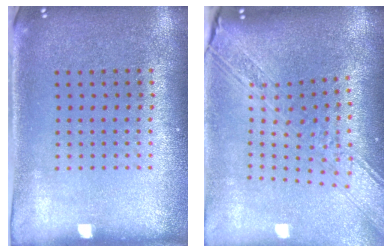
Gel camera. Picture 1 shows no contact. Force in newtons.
{"total": 3.3, "press": 2.4, "slide": 2.2}